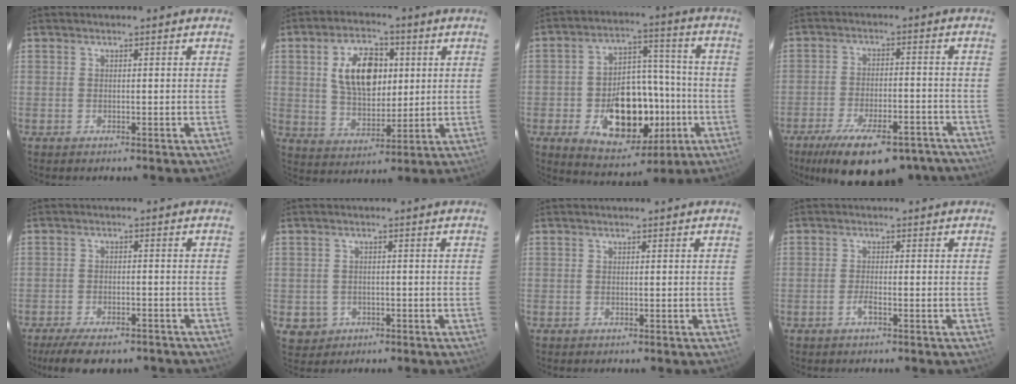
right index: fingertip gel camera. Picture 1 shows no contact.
{"total": 12.7, "force": [3.0, 7.6, 9.7], "torque": [-0.171, 0.018, 0.062]}
{"total": 18.5, "force": [-5.6, 11.6, 13.3], "torque": [-0.242, 0.017, -0.062]}
{"total": 20.9, "force": [-15.8, 7.7, 11.3], "torque": [-0.204, -0.025, -0.218]}
{"total": 11.7, "force": [-9.6, 3.7, 5.6], "torque": [-0.120, -0.021, -0.141]}
{"total": 3.8, "force": [-1.0, 3.6, 0.7], "torque": [-0.025, 0.005, -0.006]}
{"total": 0.0}
{"total": 1.6, "force": [-1.0, 0.3, 1.2], "torque": [-0.027, 0.000, -0.020]}